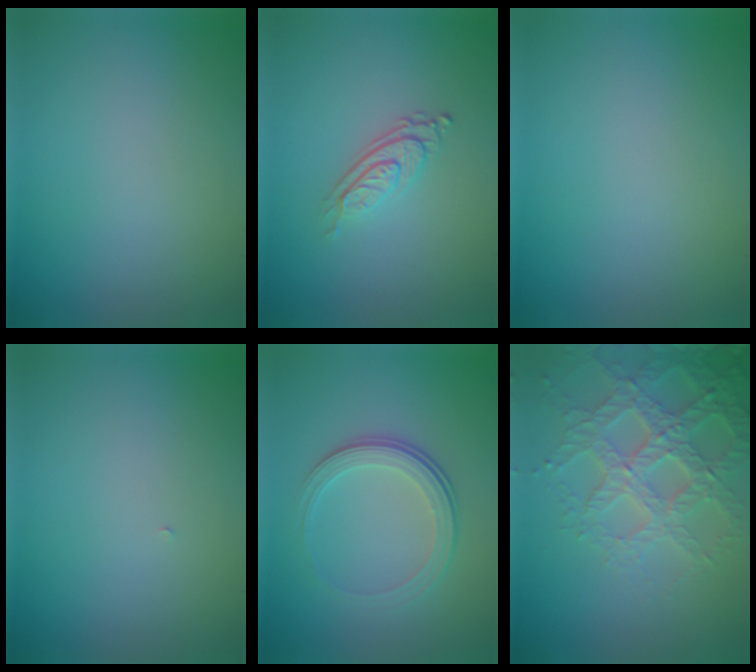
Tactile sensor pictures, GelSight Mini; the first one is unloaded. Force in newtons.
{"total": 2.9, "press": 1.9, "slide": 2.2}
{"total": 0.0}
{"total": 0.0}
{"total": 4.1, "press": 2.7, "slide": 3.0}
{"total": 4.6, "press": 4.4, "slide": 1.4}